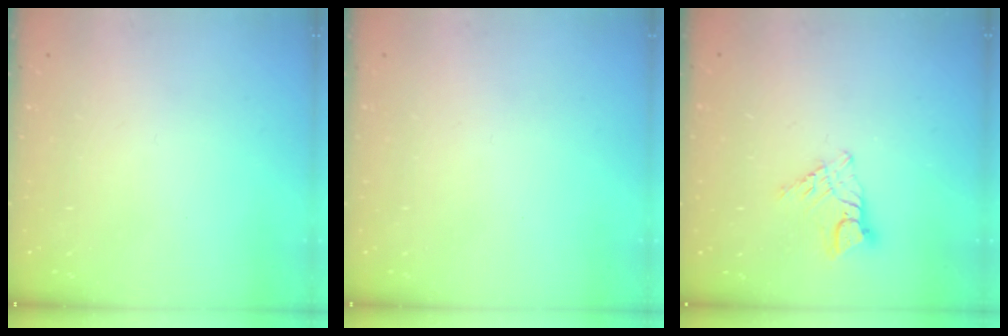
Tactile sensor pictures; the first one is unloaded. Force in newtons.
{"total": 0.0}
{"total": 6.9, "press": 6.9, "slide": 0.5}